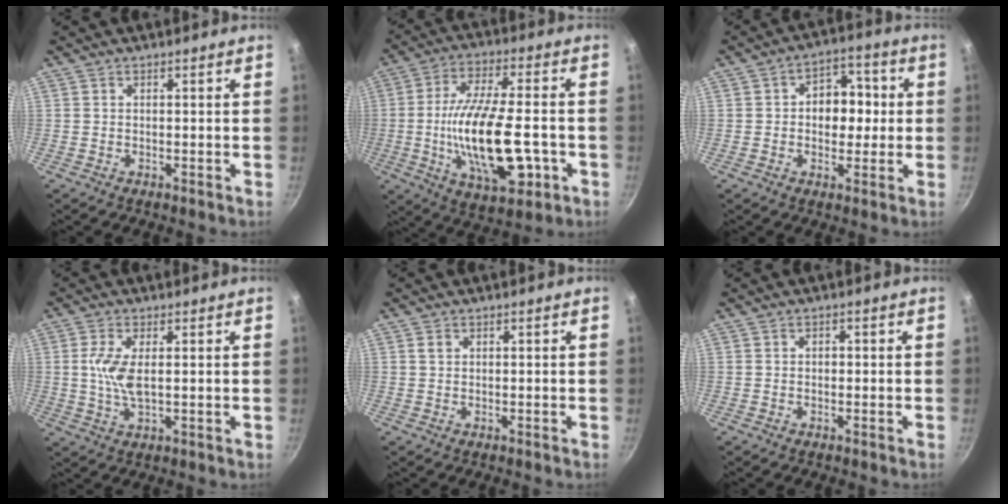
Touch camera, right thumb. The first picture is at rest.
{"total": 20.0, "force": [-4.1, 8.3, 17.7], "torque": [-0.302, 0.011, -0.066]}
{"total": 9.4, "force": [0.5, 6.9, 6.3], "torque": [-0.036, 0.017, -0.001]}
{"total": 6.2, "force": [0.9, 2.5, 5.6], "torque": [-0.119, -0.001, 0.019]}
{"total": 1.1, "force": [0.4, 0.9, 0.5], "torque": [-0.006, 0.001, 0.006]}
{"total": 1.1, "force": [0.0, 0.9, 0.7], "torque": [-0.009, 0.006, -0.001]}